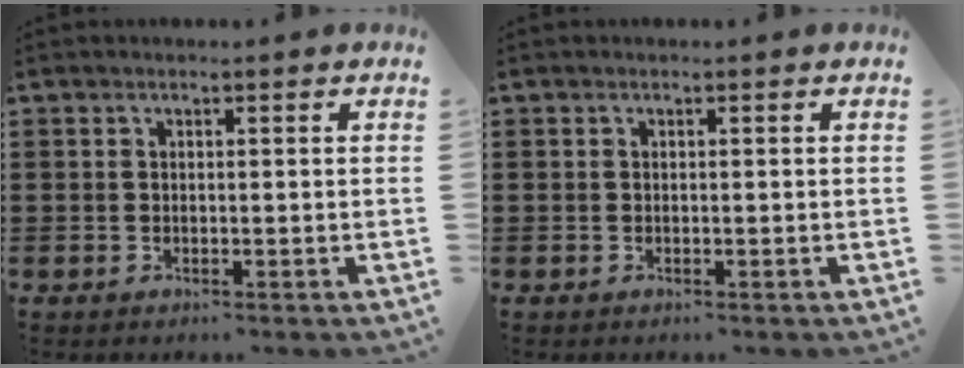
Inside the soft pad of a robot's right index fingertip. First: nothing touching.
{"total": 0.0}